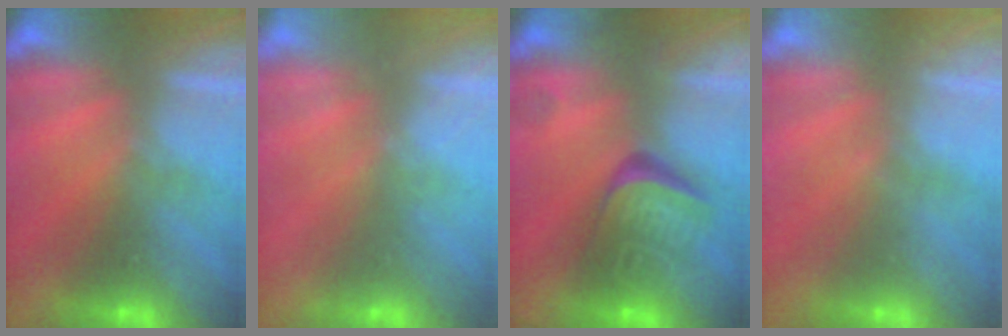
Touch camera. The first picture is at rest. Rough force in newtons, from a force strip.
{"total": 2.5}
{"total": 9.3}
{"total": 2.4}